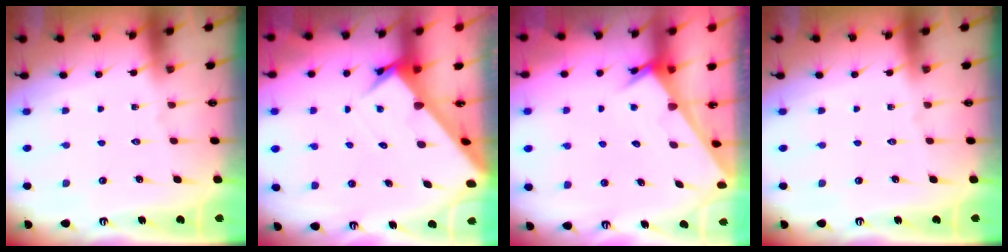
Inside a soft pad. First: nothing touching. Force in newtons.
{"total": 3.8, "press": 3.8, "slide": 0.3}
{"total": 2.4, "press": 2.4, "slide": 0.1}
{"total": 0.0}